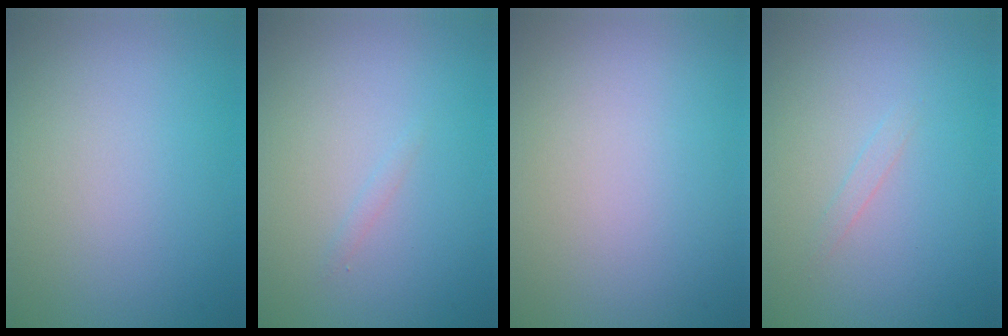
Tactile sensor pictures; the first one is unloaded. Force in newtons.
{"total": 0.6, "press": 0.6, "slide": 0.0}
{"total": 0.0}
{"total": 0.7, "press": 0.7, "slide": 0.0}